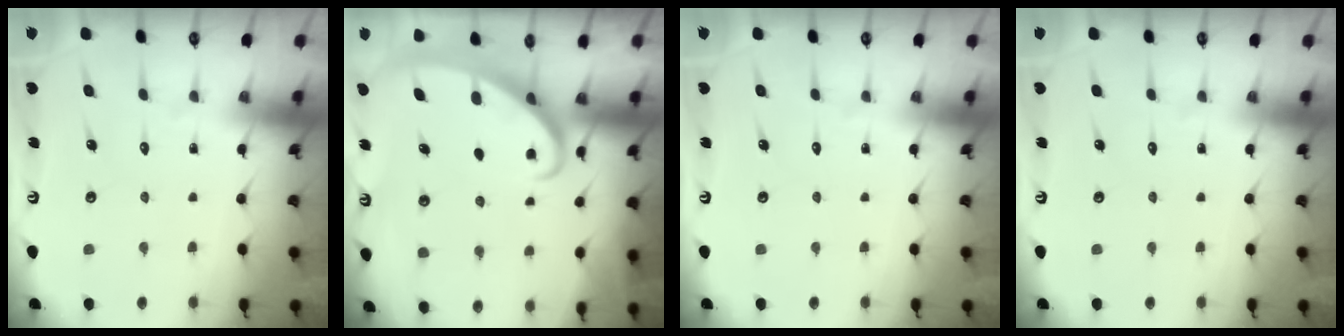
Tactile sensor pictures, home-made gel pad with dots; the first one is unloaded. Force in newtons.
{"total": 2.6, "press": 2.6, "slide": 0.3}
{"total": 0.0}
{"total": 0.0}